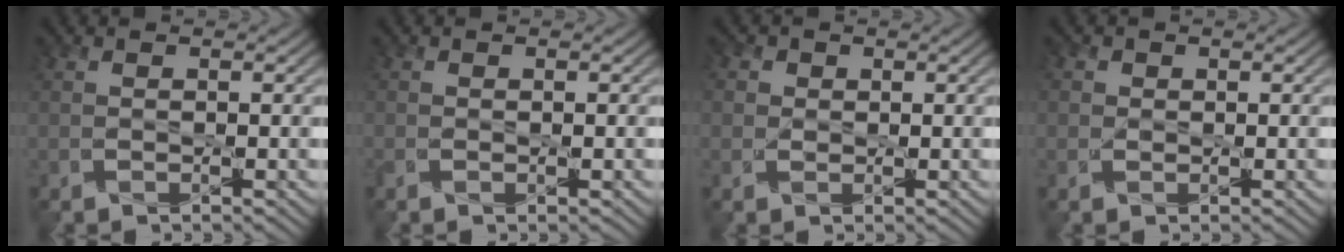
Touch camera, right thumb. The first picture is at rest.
{"total": 0.8, "force": [-0.4, 0.4, 0.6], "torque": [-0.015, -0.005, -0.005]}
{"total": 2.5, "force": [0.9, 2.2, 0.7], "torque": [-0.019, -0.004, 0.006]}
{"total": 1.3, "force": [0.3, 1.3, 0.3], "torque": [-0.004, -0.002, 0.000]}